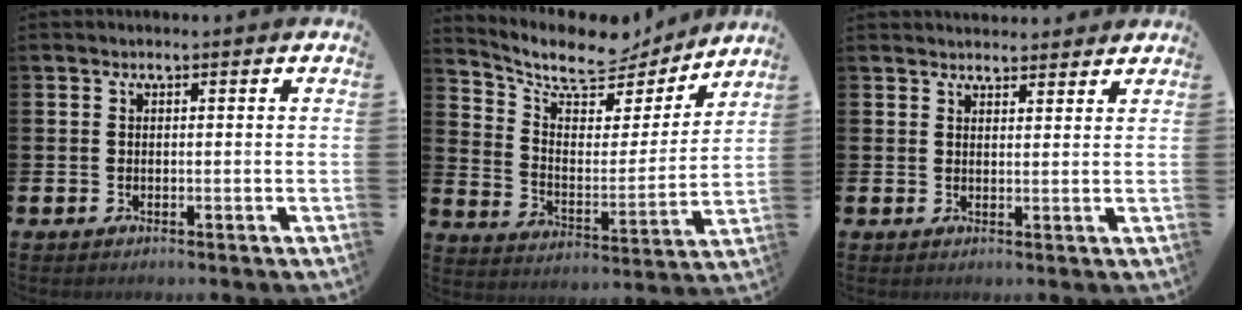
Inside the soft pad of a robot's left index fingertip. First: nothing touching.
{"total": 9.0, "force": [7.9, 3.2, 3.0], "torque": [-0.090, -0.057, 0.133]}
{"total": 2.4, "force": [2.3, 0.5, -0.2], "torque": [0.013, -0.017, 0.041]}